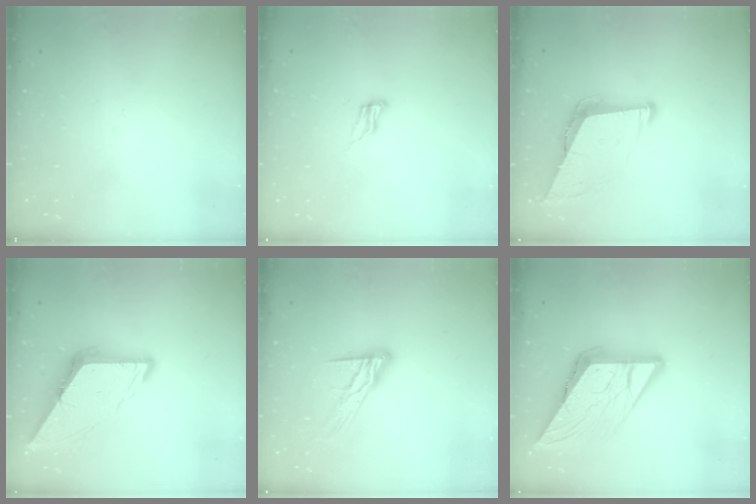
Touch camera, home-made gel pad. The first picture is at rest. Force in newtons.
{"total": 8.0, "press": 7.7, "slide": 2.0}
{"total": 9.2, "press": 8.8, "slide": 2.7}
{"total": 9.9, "press": 9.9, "slide": 1.1}
{"total": 11.6, "press": 11.6, "slide": 0.9}
{"total": 16.6, "press": 16.5, "slide": 1.7}